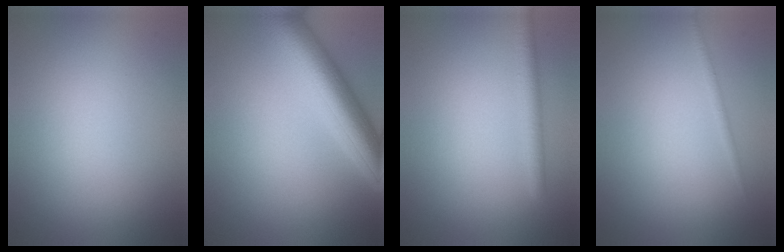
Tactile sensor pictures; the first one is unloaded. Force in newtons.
{"total": 8.2, "press": 8.2, "slide": 0.2}
{"total": 2.0, "press": 2.0, "slide": 0.1}
{"total": 0.7, "press": 0.7, "slide": 0.1}